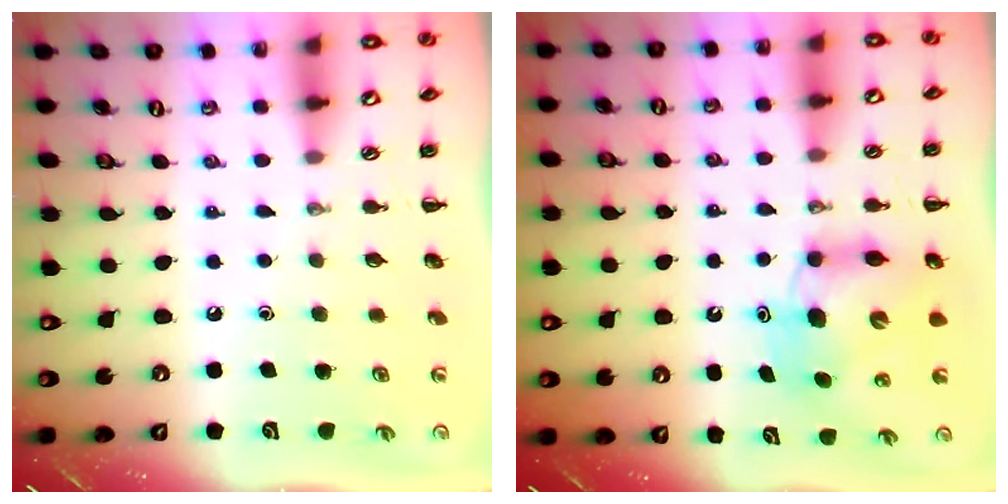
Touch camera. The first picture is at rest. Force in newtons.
{"total": 8.1, "press": 8.1, "slide": 0.9}